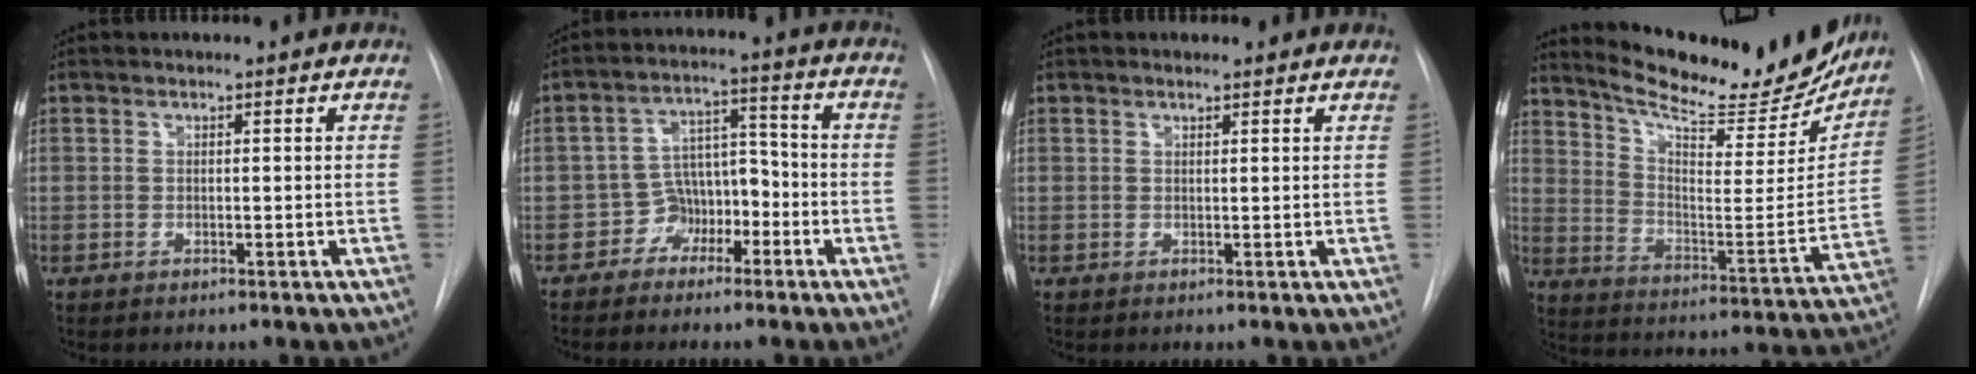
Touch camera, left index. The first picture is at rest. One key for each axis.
{"total": 6.0, "fx": -3.3, "fy": 4.5, "fz": 2.1, "tx": -0.026, "ty": 0.030, "tz": -0.055}
{"total": 1.2, "fx": 0.9, "fy": 0.4, "fz": 0.5, "tx": -0.015, "ty": 0.009, "tz": 0.013}
{"total": 24.5, "fx": 21.9, "fy": 4.7, "fz": 9.8, "tx": -0.150, "ty": -0.062, "tz": 0.300}